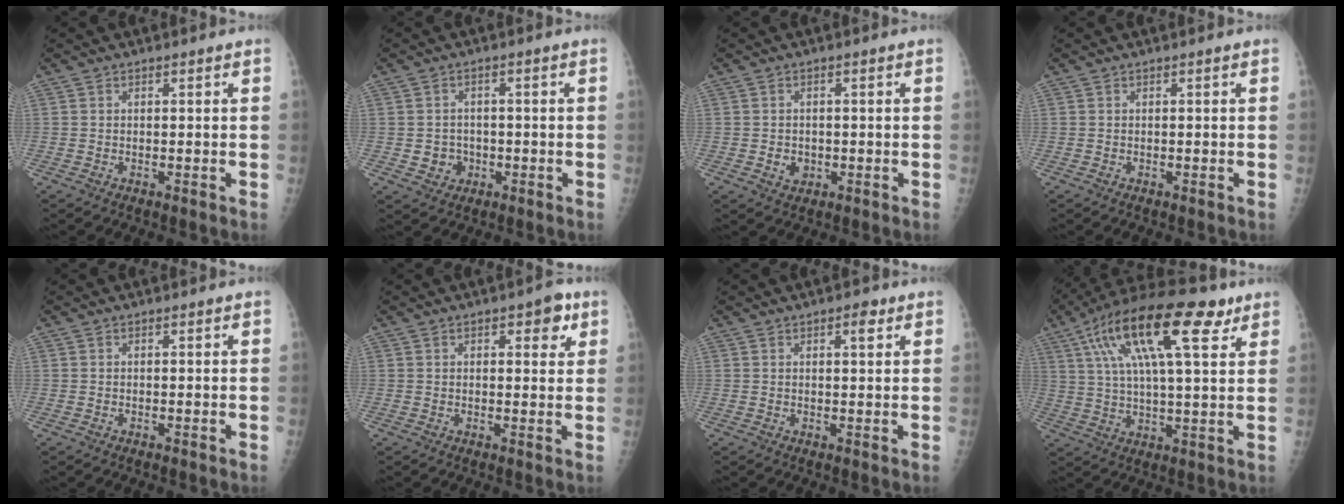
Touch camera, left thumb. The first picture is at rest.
{"total": 3.8, "force": [-0.9, 3.5, 1.2], "torque": [0.001, 0.006, -0.009]}
{"total": 2.7, "force": [-0.5, 2.3, 1.3], "torque": [-0.010, 0.002, -0.001]}
{"total": 0.0}
{"total": 0.0}
{"total": 5.0, "force": [2.4, 2.3, 3.7], "torque": [-0.025, -0.006, 0.024]}
{"total": 2.7, "force": [1.5, 1.1, 1.9], "torque": [-0.018, -0.004, 0.019]}
{"total": 21.4, "force": [10.1, 7.0, 17.5], "torque": [-0.304, 0.007, 0.165]}